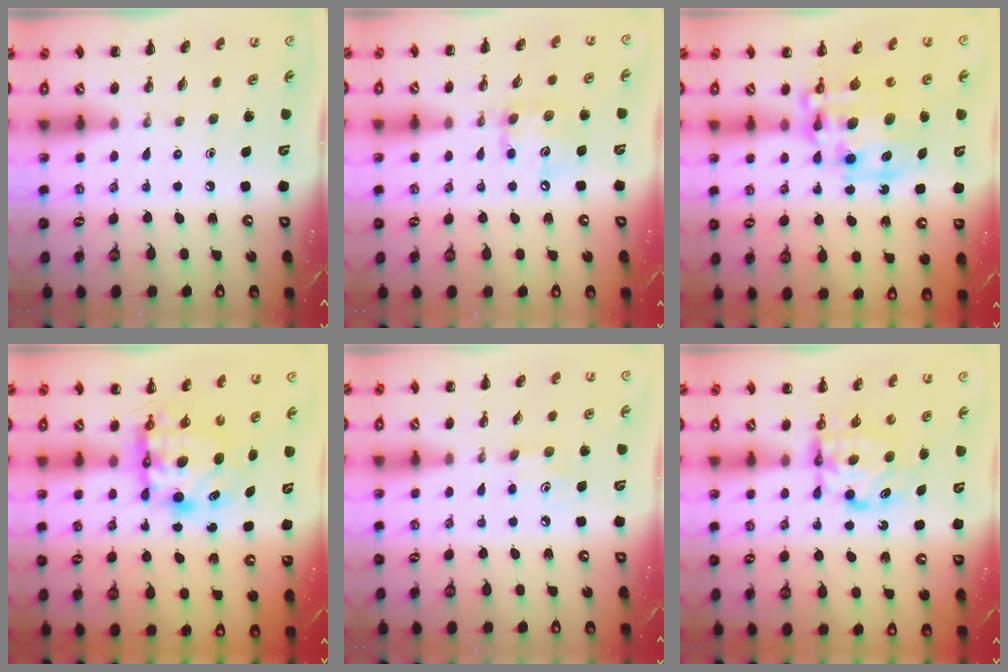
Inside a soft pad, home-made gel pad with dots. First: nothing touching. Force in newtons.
{"total": 9.7, "press": 9.7, "slide": 1.1}
{"total": 12.9, "press": 12.6, "slide": 3.1}
{"total": 8.2, "press": 8.0, "slide": 1.8}
{"total": 4.1, "press": 3.9, "slide": 1.2}
{"total": 6.4, "press": 6.4, "slide": 0.5}